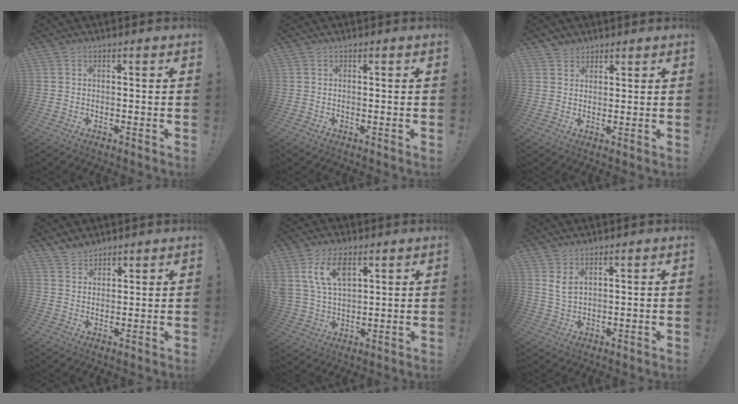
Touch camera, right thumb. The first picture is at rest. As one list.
[{"total": 0.0}, {"total": 3.1, "force": [2.4, 1.9, 0.0], "torque": [0.000, -0.012, 0.046]}, {"total": 4.1, "force": [3.7, 1.6, 0.6], "torque": [-0.013, -0.024, 0.072]}, {"total": 11.5, "force": [6.2, 6.8, 7.0], "torque": [-0.127, -0.021, 0.115]}, {"total": 4.2, "force": [2.5, 1.9, 2.8], "torque": [-0.052, -0.018, 0.042]}]